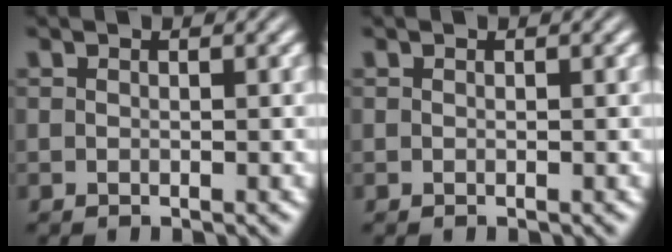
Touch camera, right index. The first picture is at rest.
{"total": 0.0}